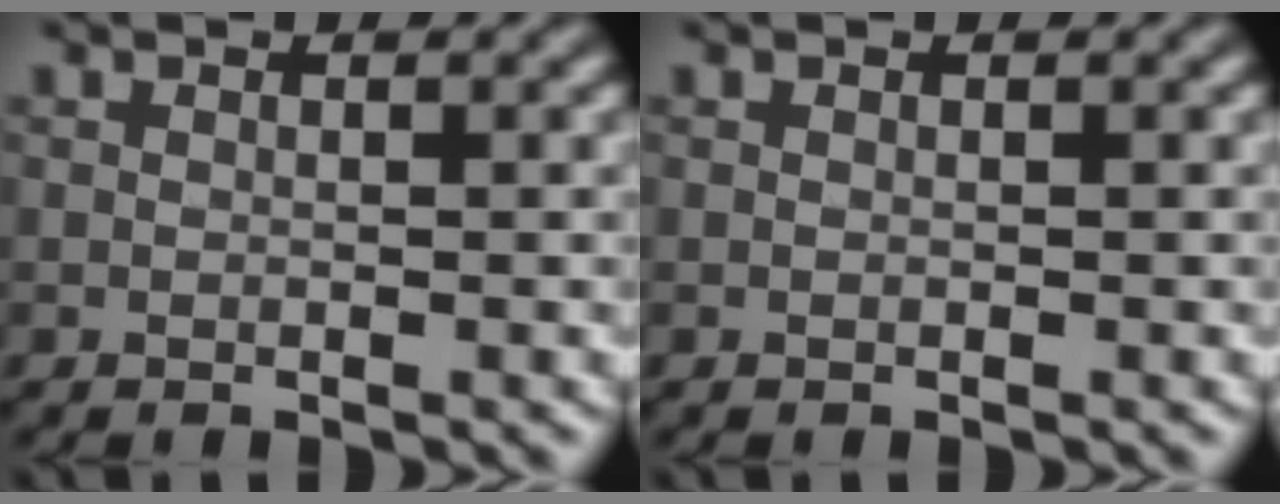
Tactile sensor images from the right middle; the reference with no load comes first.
{"total": 0.0}